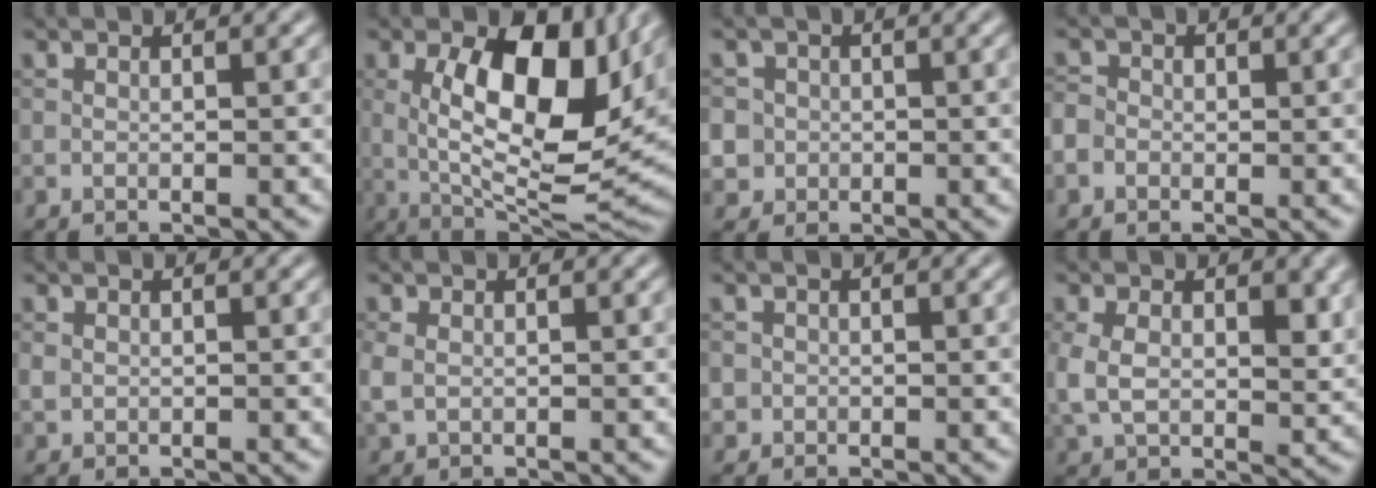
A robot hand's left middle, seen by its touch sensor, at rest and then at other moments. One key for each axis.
{"total": 13.0, "fx": 2.2, "fy": 5.5, "fz": 11.6, "tx": -0.188, "ty": -0.007, "tz": 0.036}
{"total": 3.6, "fx": -0.1, "fy": 3.6, "fz": 0.7, "tx": 0.000, "ty": 0.017, "tz": -0.009}
{"total": 2.1, "fx": -0.3, "fy": 1.9, "fz": 0.8, "tx": -0.006, "ty": 0.010, "tz": -0.019}
{"total": 0.8, "fx": 0.1, "fy": 0.7, "fz": 0.3, "tx": -0.006, "ty": -0.001, "tz": 0.003}
{"total": 1.6, "fx": 0.0, "fy": 1.3, "fz": 1.0, "tx": -0.031, "ty": -0.001, "tz": 0.003}
{"total": 1.1, "fx": -0.1, "fy": 1.1, "fz": 0.0, "tx": 0.014, "ty": -0.003, "tz": -0.003}
{"total": 6.8, "fx": 0.7, "fy": 4.4, "fz": 5.1, "tx": -0.112, "ty": -0.013, "tz": 0.017}